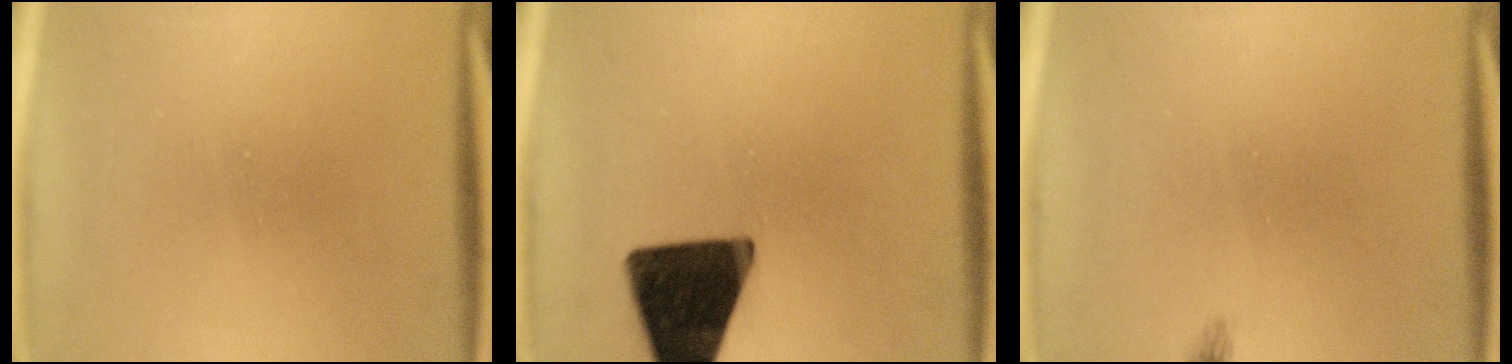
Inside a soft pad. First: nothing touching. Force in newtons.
{"total": 17.1}
{"total": 0.9}